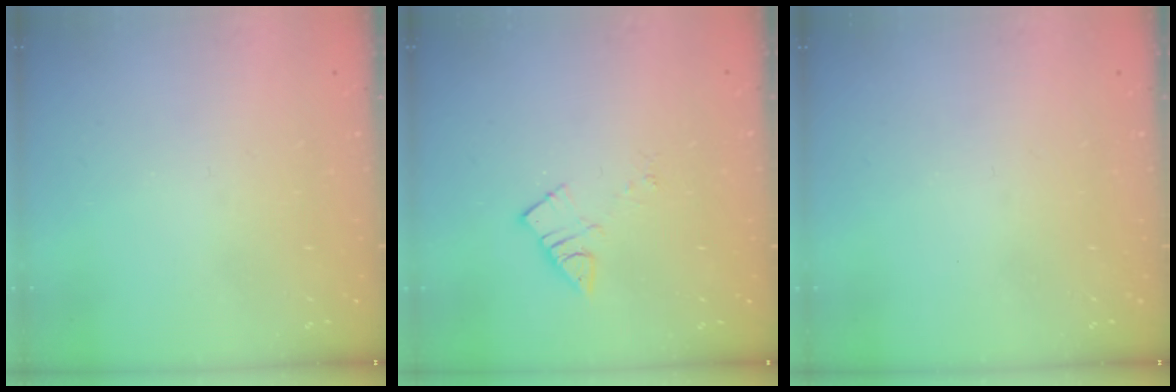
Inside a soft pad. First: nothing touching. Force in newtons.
{"total": 4.4, "press": 4.4, "slide": 0.4}
{"total": 0.0}